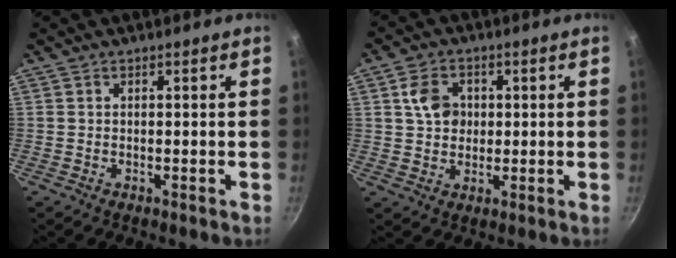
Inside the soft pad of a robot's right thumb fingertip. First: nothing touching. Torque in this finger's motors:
{"motor_torque": [0.00, 0.06, 0.47, 0.71, 0.03]}